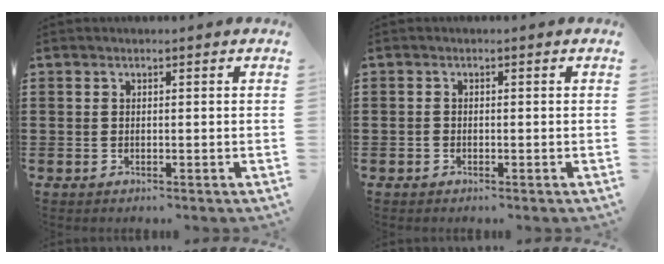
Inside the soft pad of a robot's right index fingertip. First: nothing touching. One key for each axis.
{"total": 0.7, "fx": -0.4, "fy": 0.5, "fz": 0.3, "tx": -0.006, "ty": 0.002, "tz": -0.009}